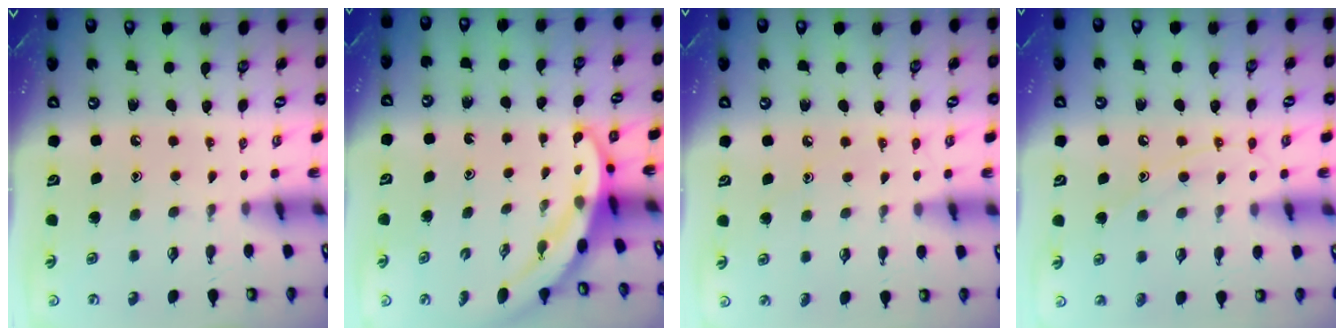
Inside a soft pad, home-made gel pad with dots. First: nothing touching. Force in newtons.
{"total": 3.6, "press": 3.6, "slide": 0.2}
{"total": 5.8, "press": 5.7, "slide": 0.7}
{"total": 9.9, "press": 9.9, "slide": 0.8}